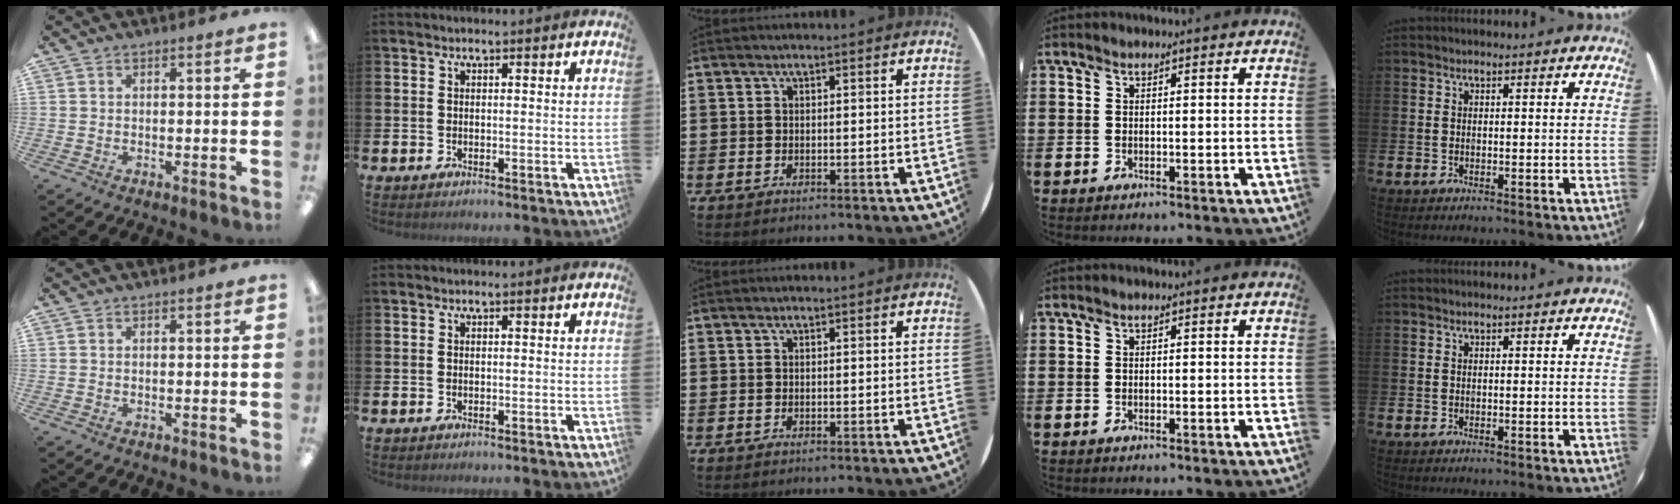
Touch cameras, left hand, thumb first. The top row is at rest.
{}